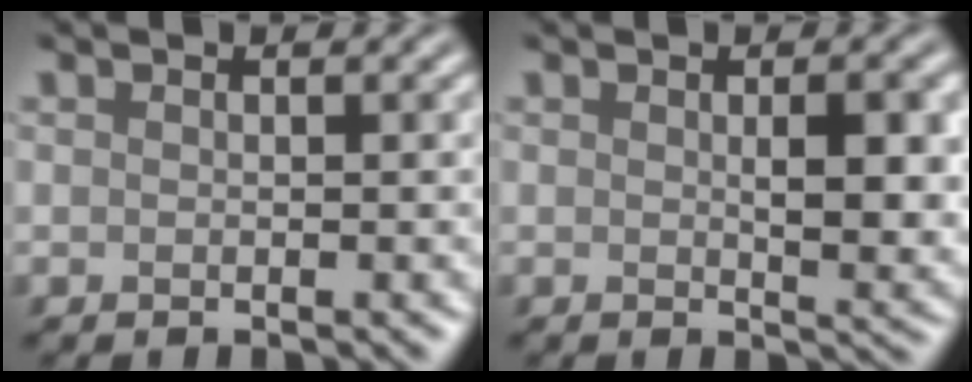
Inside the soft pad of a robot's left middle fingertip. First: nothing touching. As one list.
[{"total": 3.9, "force": [0.4, 1.1, 3.7], "torque": [-0.053, -0.004, 0.010]}]